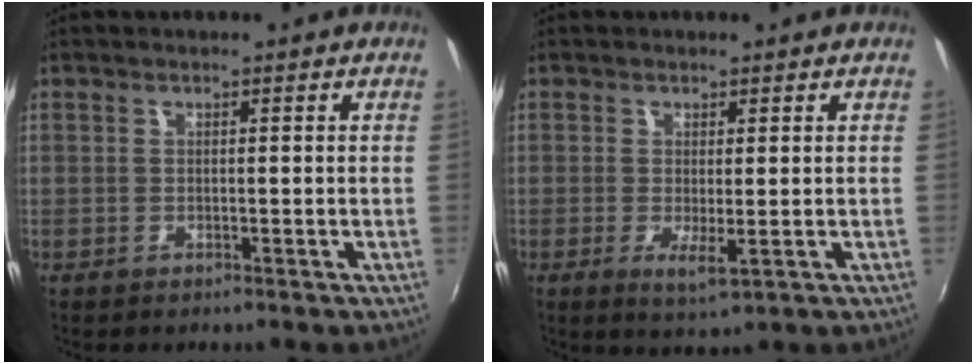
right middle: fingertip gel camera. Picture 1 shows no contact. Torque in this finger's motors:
{"motor_torque": [0.36, -1.67, 0.05, 0.02]}